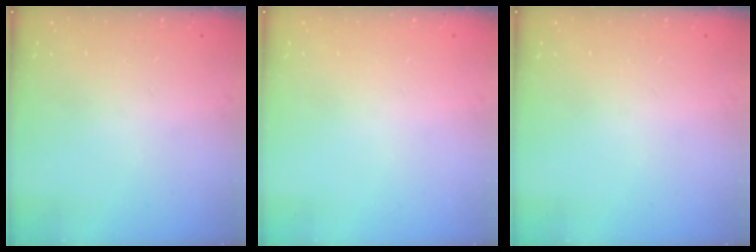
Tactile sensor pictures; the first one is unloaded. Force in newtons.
{"total": 0.0}
{"total": 0.0}